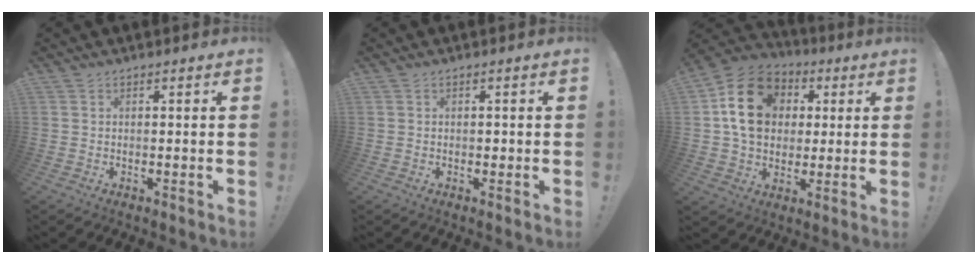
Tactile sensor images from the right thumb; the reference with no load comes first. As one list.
[{"total": 0.8, "force": [-0.3, 0.7, 0.3], "torque": [-0.003, 0.002, -0.006]}, {"total": 18.2, "force": [3.9, 14.5, 10.1], "torque": [-0.153, 0.004, 0.080]}]